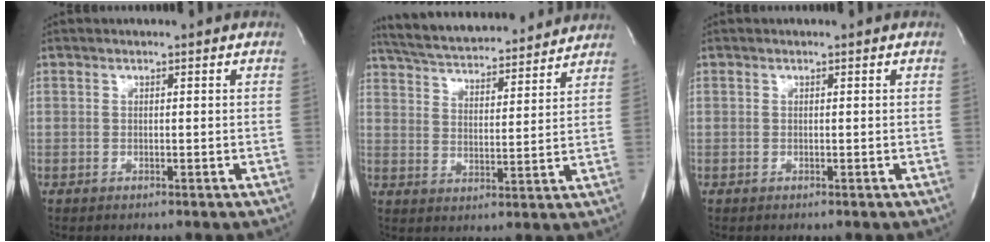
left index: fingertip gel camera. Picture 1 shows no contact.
{"total": 19.6, "force": [18.1, 3.2, 6.8], "torque": [-0.118, 0.028, 0.264]}
{"total": 0.0}